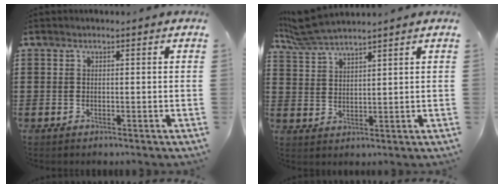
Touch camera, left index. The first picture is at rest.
{"total": 5.0, "force": [4.6, 0.4, 1.8], "torque": [-0.050, -0.009, 0.086]}